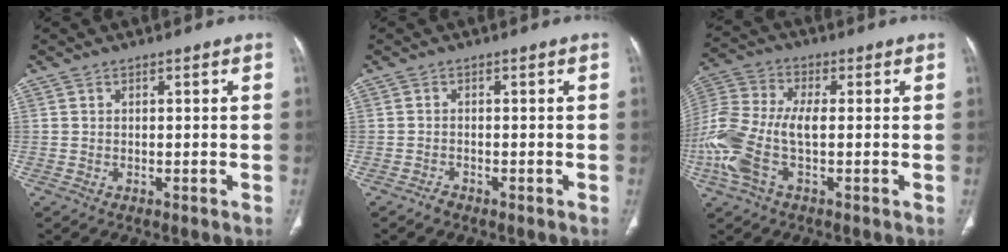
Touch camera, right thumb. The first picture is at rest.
{"total": 1.2, "force": [-1.0, 0.6, 0.3], "torque": [-0.008, 0.003, -0.020]}
{"total": 14.0, "force": [-2.6, 6.2, 12.3], "torque": [-0.302, 0.014, -0.051]}